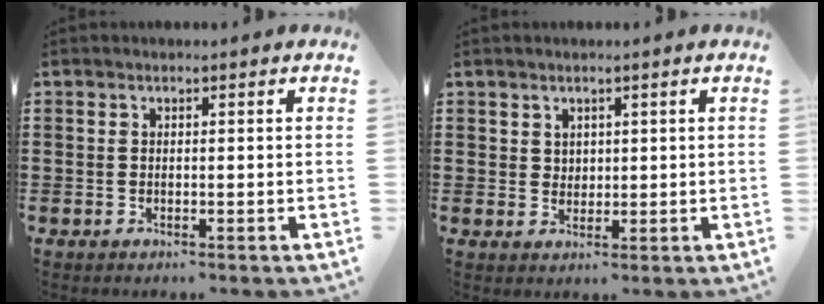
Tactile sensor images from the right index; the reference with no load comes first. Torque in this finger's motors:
{"motor_torque": [-1.03, 1.10, -0.03, -0.01]}